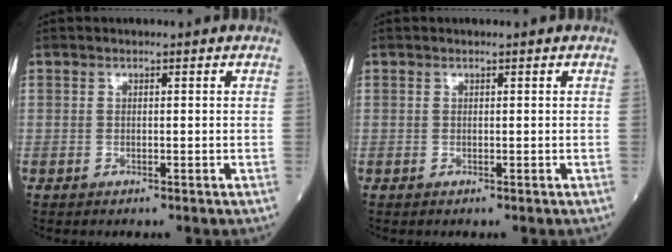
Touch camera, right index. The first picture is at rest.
{"total": 0.0}